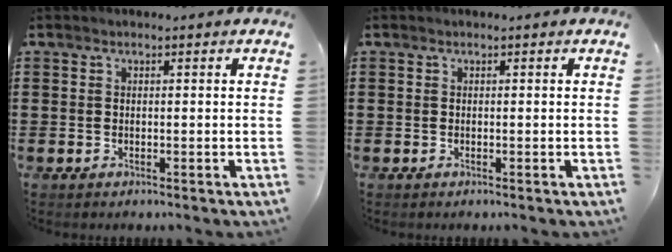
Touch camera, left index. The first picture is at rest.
{"total": 0.0}